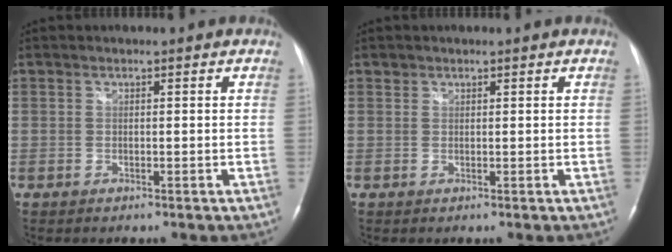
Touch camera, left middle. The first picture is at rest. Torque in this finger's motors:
{"motor_torque": [0.05, -0.08, 0.05, 0.01]}